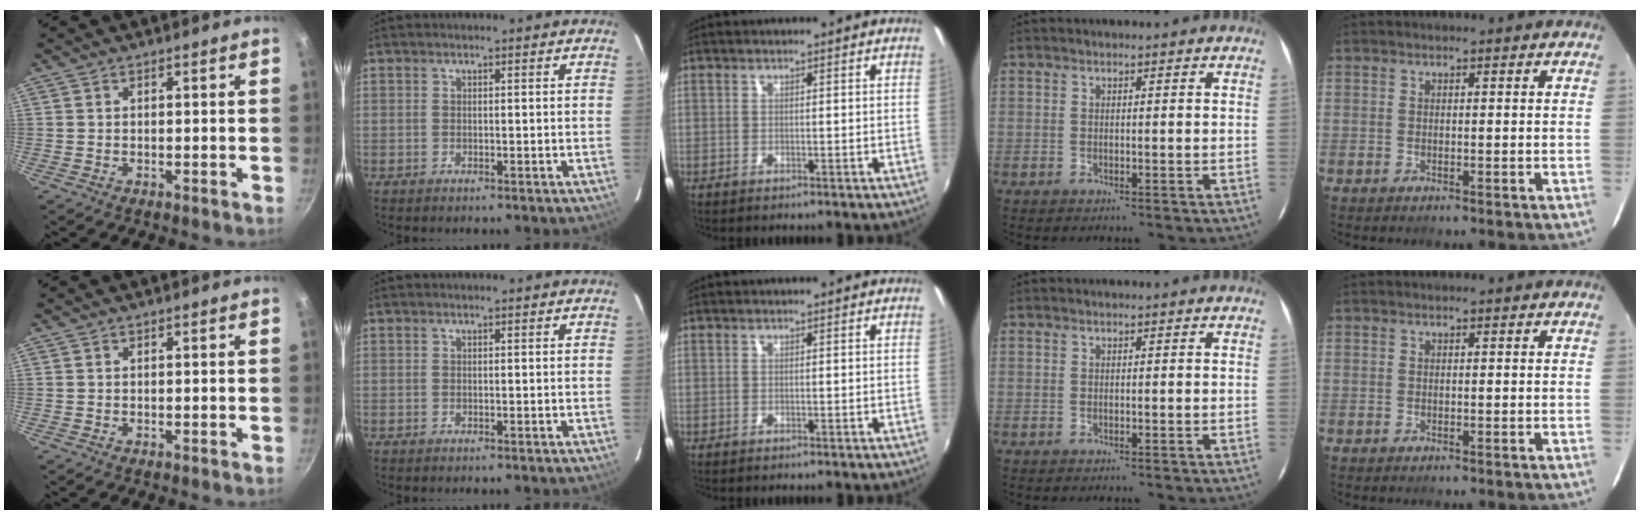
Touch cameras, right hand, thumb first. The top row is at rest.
{}